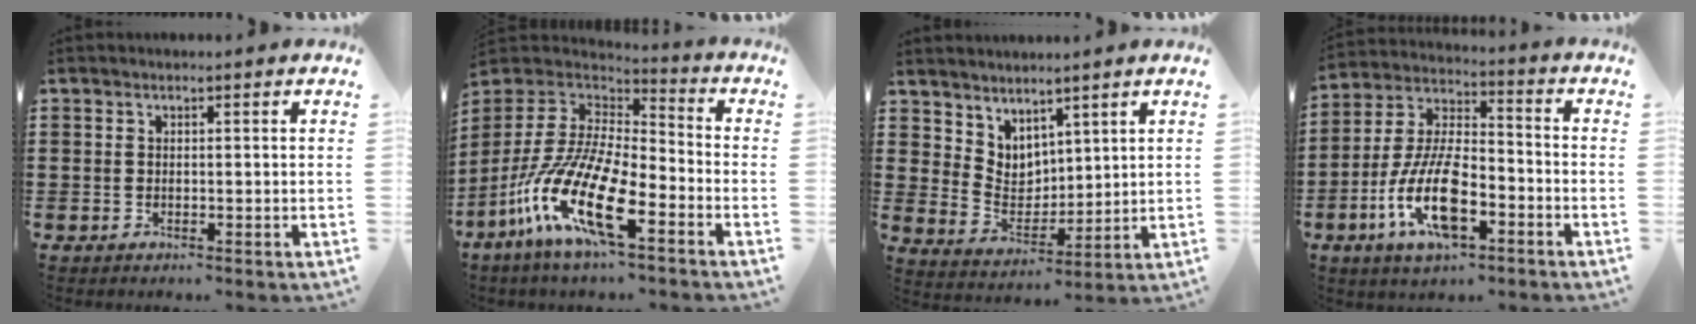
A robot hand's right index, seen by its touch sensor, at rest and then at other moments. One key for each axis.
{"total": 16.1, "fx": -8.9, "fy": 4.8, "fz": 12.6, "tx": -0.291, "ty": -0.001, "tz": -0.172}
{"total": 4.6, "fx": 3.8, "fy": 2.5, "fz": -0.1, "tx": -0.021, "ty": -0.015, "tz": 0.073}
{"total": 12.9, "fx": -5.5, "fy": 5.0, "fz": 10.5, "tx": -0.238, "ty": -0.003, "tz": -0.107}